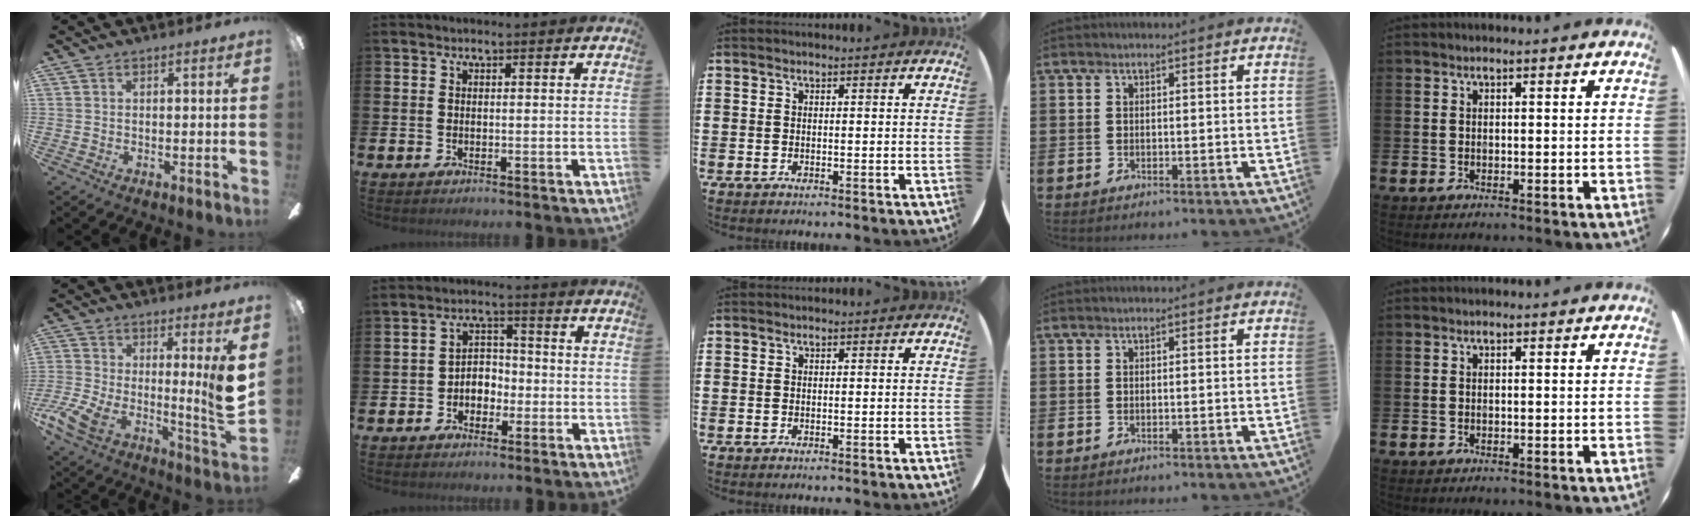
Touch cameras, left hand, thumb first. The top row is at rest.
{"thumb": {"total": 15.4, "force": [0.5, 5.0, 14.6], "torque": [-0.250, -0.031, 0.011]}, "index": {"total": 3.2, "force": [-1.5, 2.6, 1.2], "torque": [-0.029, 0.007, -0.036]}}